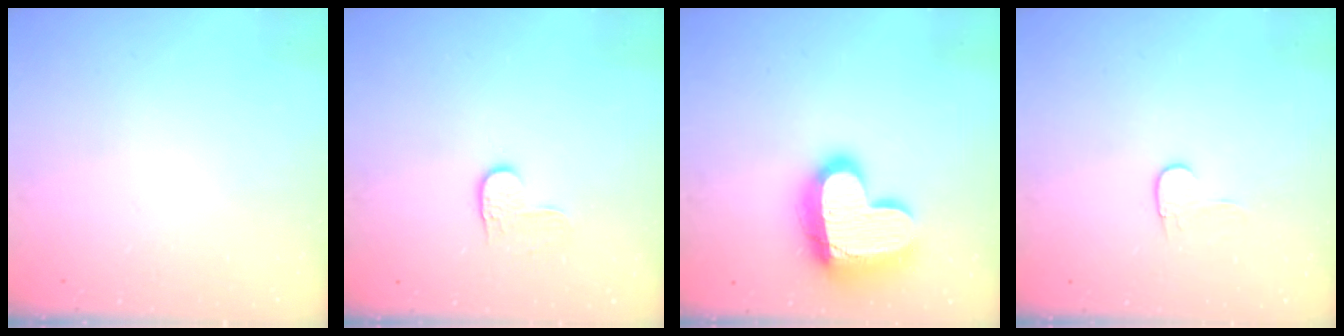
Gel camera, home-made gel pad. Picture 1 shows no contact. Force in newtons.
{"total": 4.2, "press": 4.2, "slide": 0.5}
{"total": 19.3, "press": 19.2, "slide": 1.6}
{"total": 6.2, "press": 6.2, "slide": 0.5}